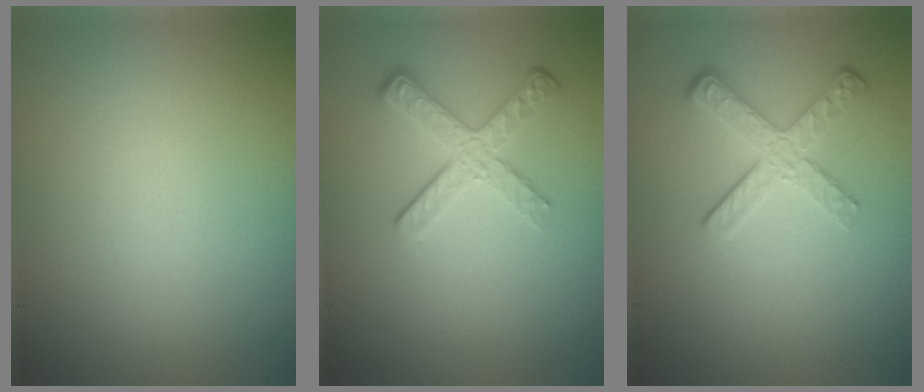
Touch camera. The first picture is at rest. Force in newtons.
{"total": 3.7, "press": 2.7, "slide": 2.4}
{"total": 3.7, "press": 2.7, "slide": 2.4}